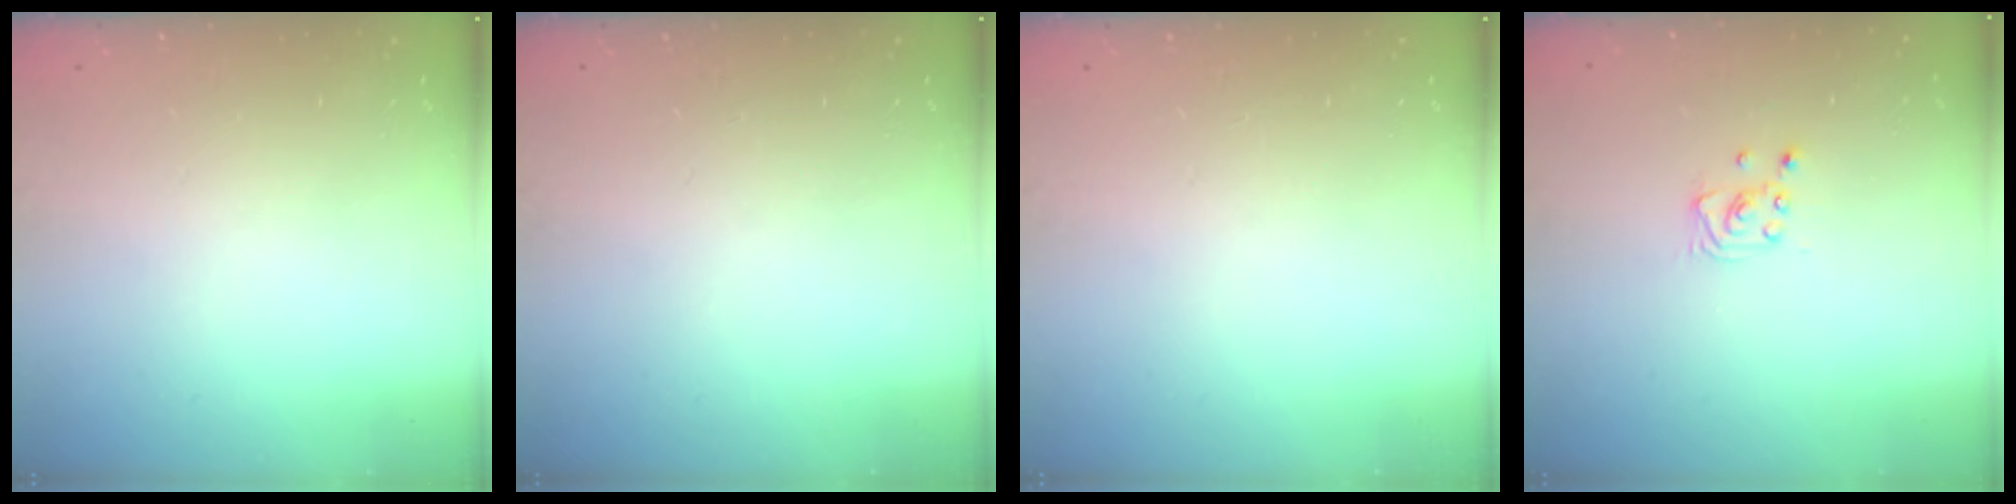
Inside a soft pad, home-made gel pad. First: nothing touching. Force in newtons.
{"total": 0.0}
{"total": 0.0}
{"total": 2.2, "press": 2.2, "slide": 0.2}